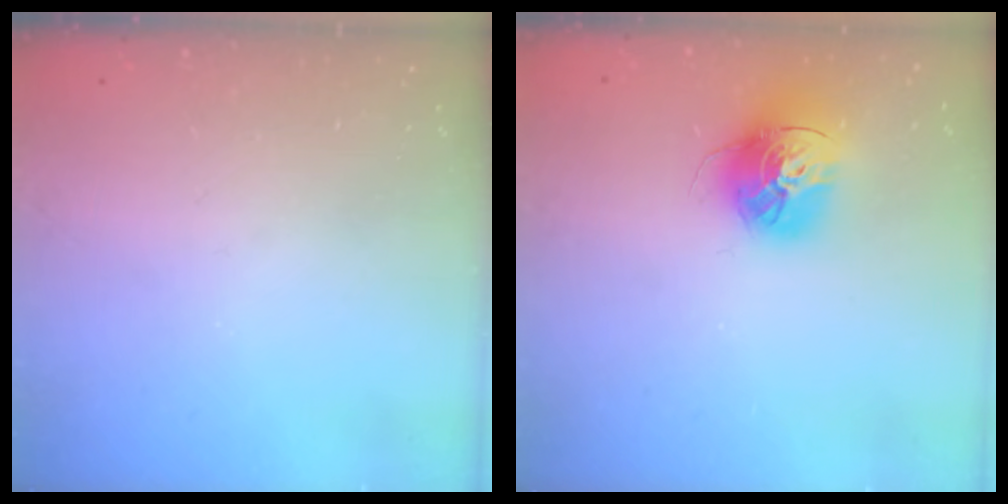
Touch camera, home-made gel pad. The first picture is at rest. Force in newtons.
{"total": 15.9, "press": 15.8, "slide": 1.4}